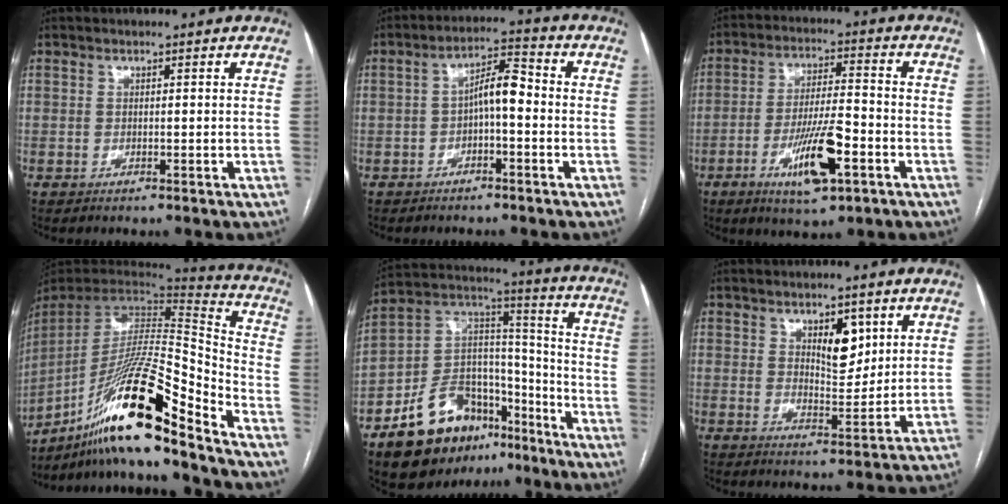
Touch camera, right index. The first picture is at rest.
{"total": 5.7, "force": [-0.8, 1.7, 5.4], "torque": [-0.094, 0.026, -0.016]}
{"total": 10.9, "force": [-4.6, 2.2, 9.6], "torque": [-0.177, -0.007, -0.076]}
{"total": 23.0, "force": [-16.1, 0.8, 16.4], "torque": [-0.304, -0.004, -0.290]}
{"total": 19.4, "force": [-12.5, 11.3, 9.8], "torque": [-0.163, 0.062, -0.198]}
{"total": 6.2, "force": [2.9, 2.6, 4.8], "torque": [-0.077, -0.005, 0.052]}